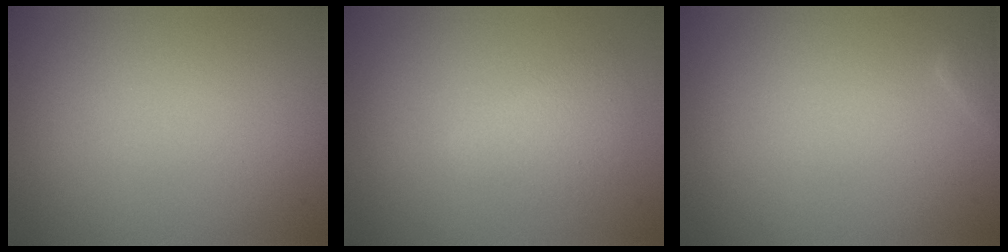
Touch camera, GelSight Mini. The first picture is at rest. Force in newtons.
{"total": 2.1, "press": 2.1, "slide": 0.1}
{"total": 0.8, "press": 0.8, "slide": 0.0}